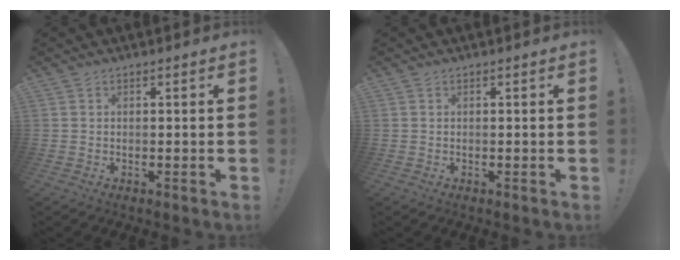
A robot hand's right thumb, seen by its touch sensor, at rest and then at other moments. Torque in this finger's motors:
{"motor_torque": [-0.08, 0.06, 0.00, 0.00, 0.00]}